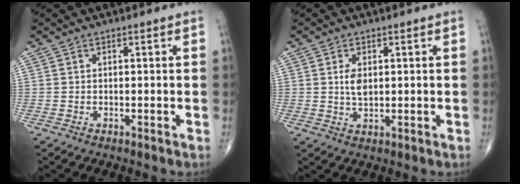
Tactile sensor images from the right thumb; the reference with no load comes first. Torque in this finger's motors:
{"motor_torque": [0.60, 1.03, 0.50, -0.15, 0.00]}